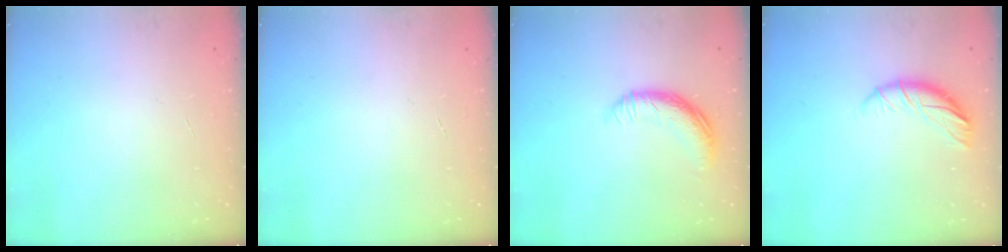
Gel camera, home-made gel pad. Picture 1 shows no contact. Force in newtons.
{"total": 0.0}
{"total": 11.6, "press": 11.5, "slide": 0.9}
{"total": 9.4, "press": 9.4, "slide": 1.1}